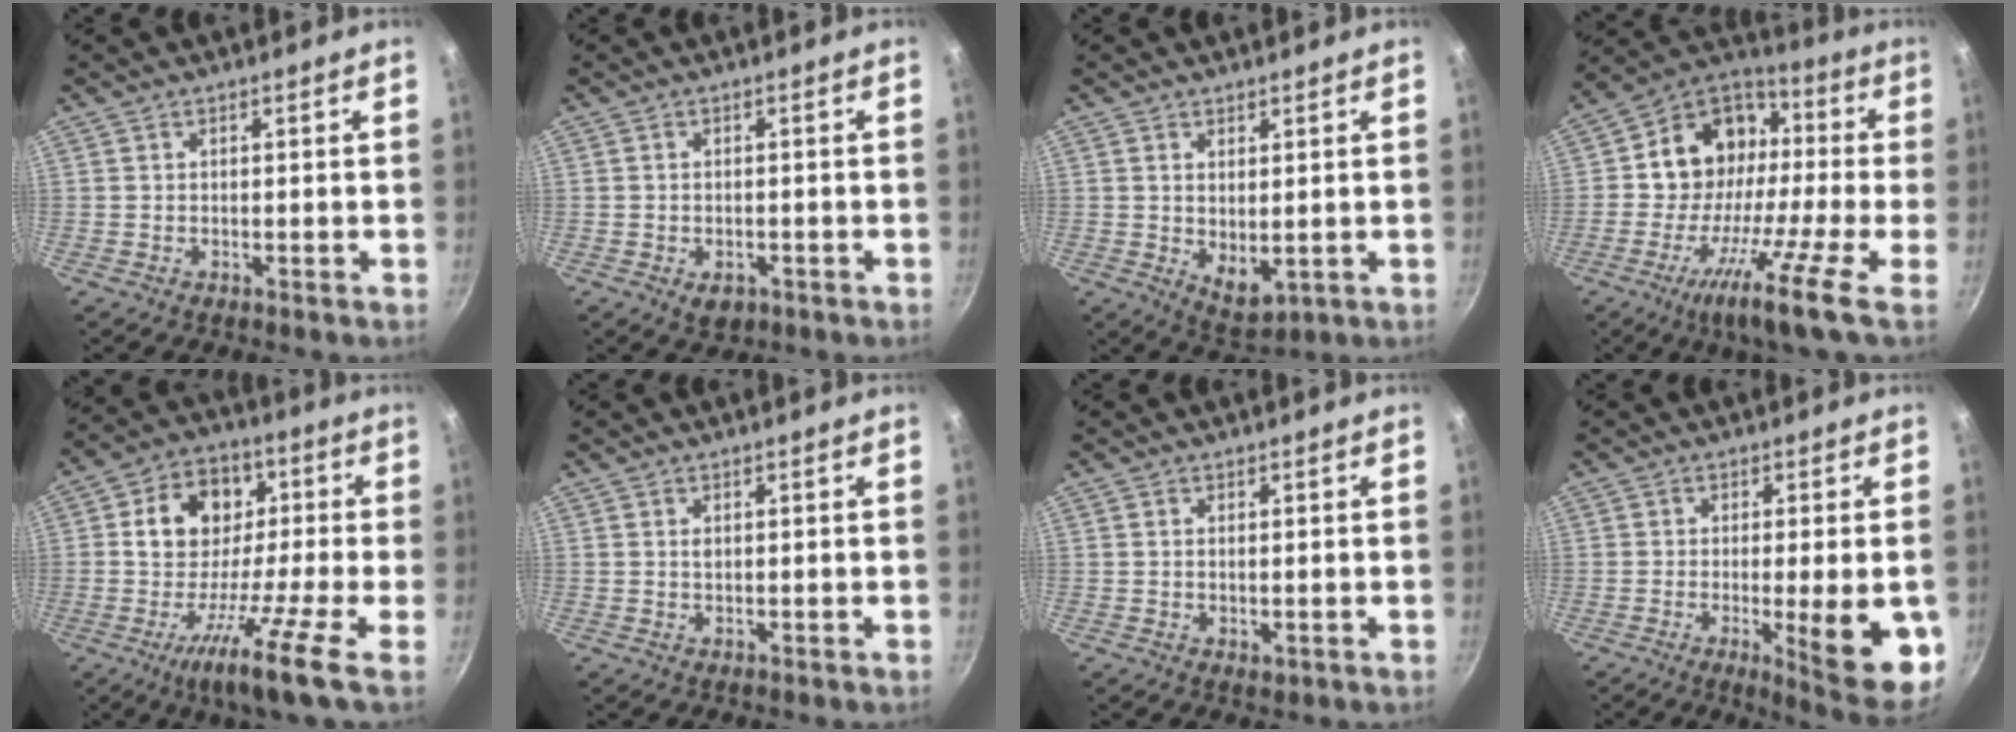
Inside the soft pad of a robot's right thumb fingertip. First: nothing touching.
{"total": 3.3, "force": [-1.4, 2.3, 2.0], "torque": [-0.027, 0.005, -0.011]}
{"total": 5.6, "force": [0.7, 3.1, 4.6], "torque": [-0.067, -0.020, 0.021]}
{"total": 17.1, "force": [-5.4, 7.9, 14.2], "torque": [-0.220, 0.057, -0.126]}
{"total": 14.8, "force": [-4.6, 6.0, 12.8], "torque": [-0.198, 0.045, -0.110]}
{"total": 0.8, "force": [0.2, 0.5, 0.6], "torque": [-0.009, -0.001, 0.004]}
{"total": 1.5, "force": [0.1, 0.7, 1.3], "torque": [-0.020, -0.004, 0.001]}
{"total": 13.2, "force": [-2.9, 3.0, 12.6], "torque": [-0.148, -0.003, -0.031]}